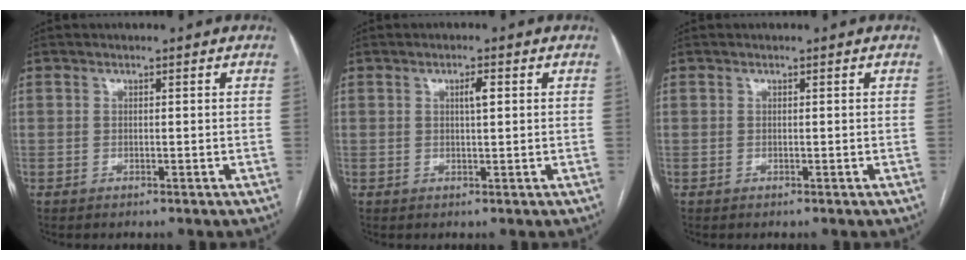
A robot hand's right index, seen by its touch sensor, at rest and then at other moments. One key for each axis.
{"total": 1.9, "fx": 0.6, "fy": 0.3, "fz": 1.8, "tx": -0.031, "ty": 0.002, "tz": 0.009}
{"total": 0.0}